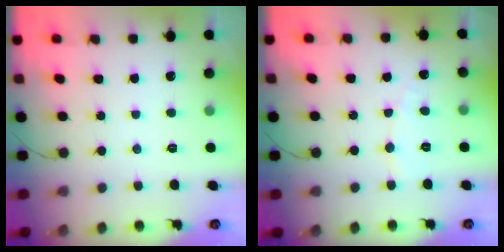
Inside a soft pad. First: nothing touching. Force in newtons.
{"total": 3.9, "press": 3.9, "slide": 0.3}